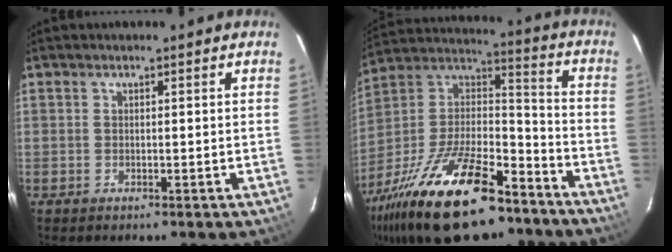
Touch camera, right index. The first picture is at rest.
{"total": 29.6, "force": [-19.4, 11.4, 19.1], "torque": [-0.374, -0.014, -0.314]}